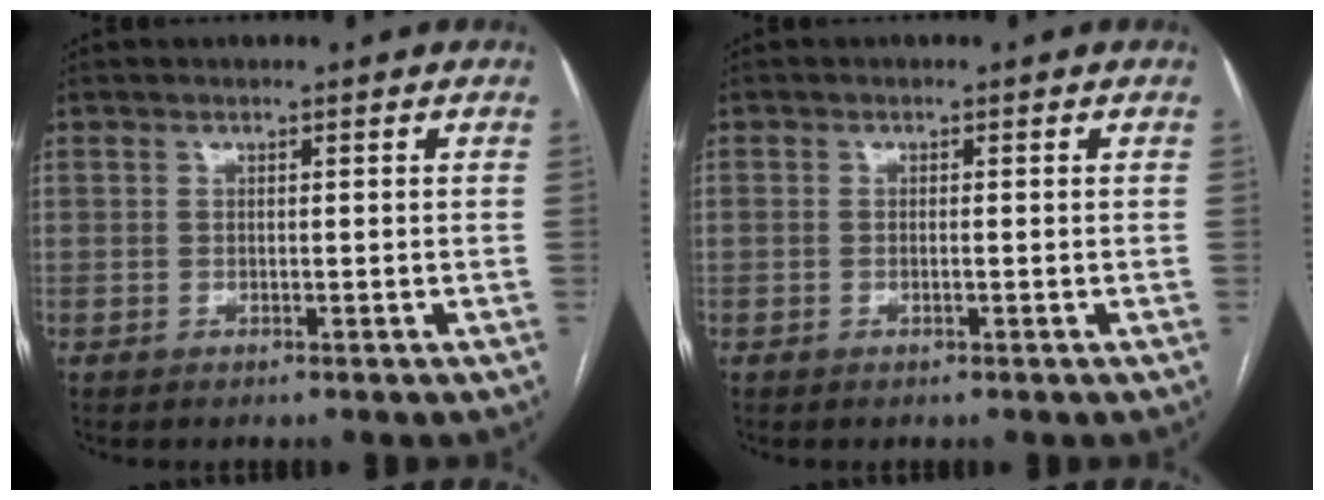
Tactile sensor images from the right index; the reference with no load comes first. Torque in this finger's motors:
{"motor_torque": [-0.08, -0.02, -0.04, 0.02]}